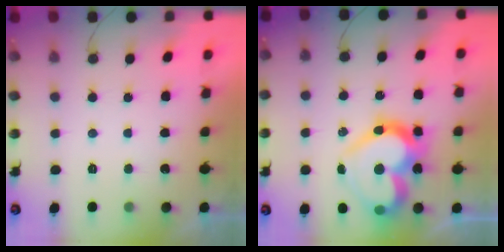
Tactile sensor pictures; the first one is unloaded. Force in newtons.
{"total": 21.4, "press": 21.3, "slide": 2.6}